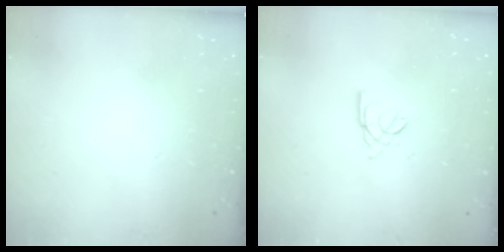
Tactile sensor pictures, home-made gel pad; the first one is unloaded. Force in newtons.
{"total": 3.0, "press": 2.9, "slide": 0.5}